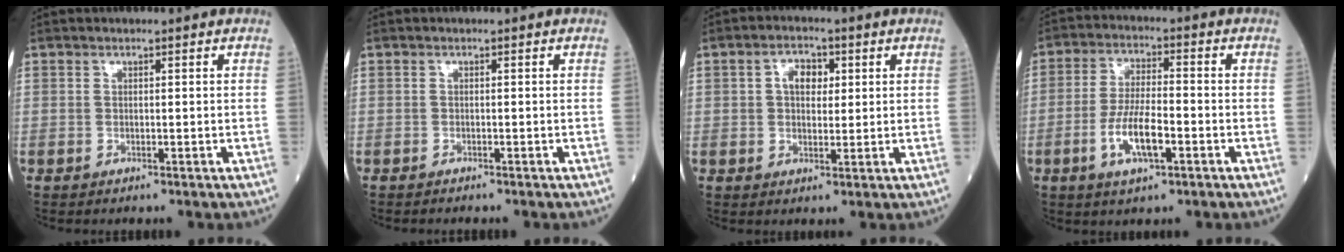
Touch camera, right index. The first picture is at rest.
{"total": 0.5, "force": [-0.5, 0.0, 0.1], "torque": [-0.005, -0.002, -0.008]}
{"total": 4.2, "force": [1.1, 2.6, 3.1], "torque": [-0.053, 0.011, 0.020]}
{"total": 8.0, "force": [-2.9, 2.0, 7.1], "torque": [-0.145, -0.002, -0.053]}